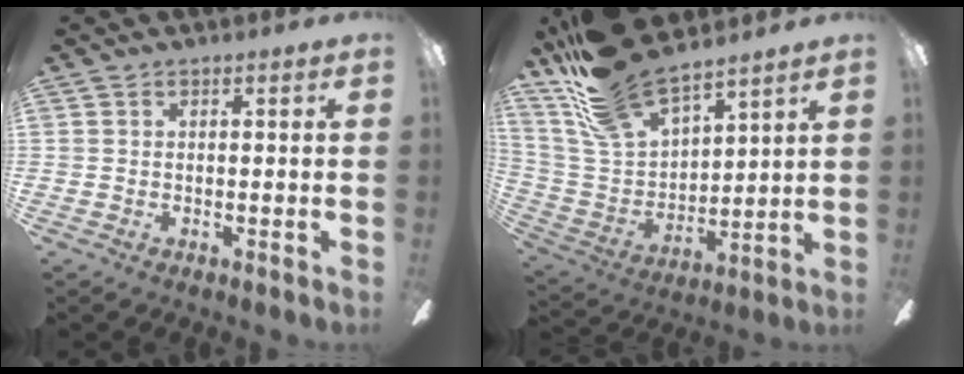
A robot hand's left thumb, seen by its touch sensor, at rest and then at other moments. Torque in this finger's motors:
{"motor_torque": [2.77, 0.81, 1.58, -1.19, 0.48]}